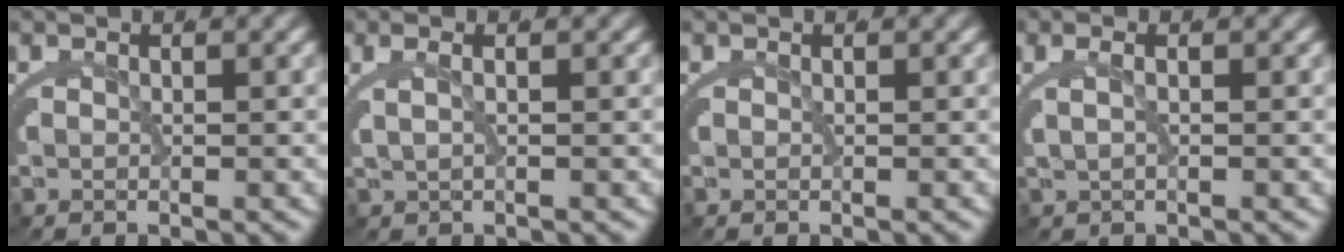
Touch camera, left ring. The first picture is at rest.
{"total": 1.7, "force": [0.5, 0.1, 1.6], "torque": [-0.033, 0.008, 0.012]}
{"total": 0.0}
{"total": 1.5, "force": [0.3, 0.3, 1.5], "torque": [-0.030, 0.008, 0.006]}